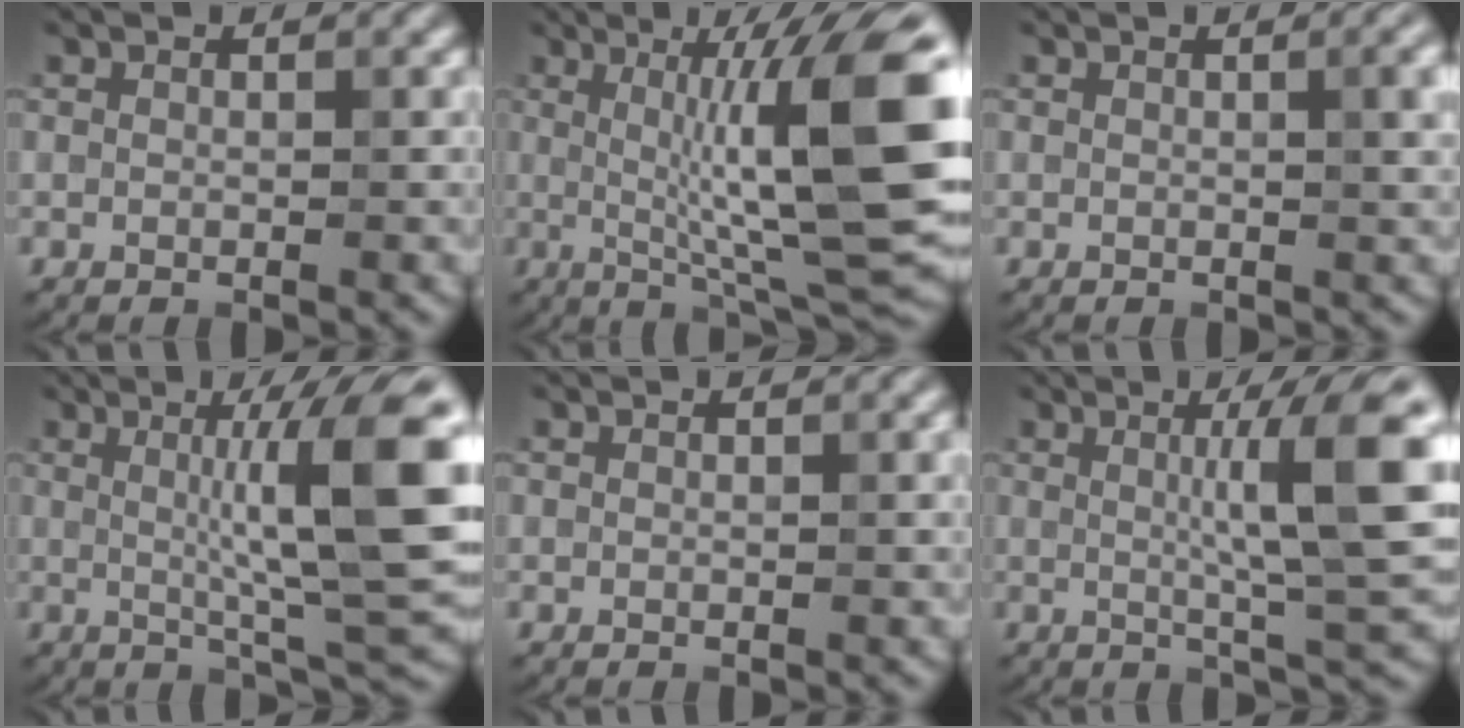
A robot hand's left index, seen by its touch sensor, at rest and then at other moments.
{"total": 12.8, "force": [0.8, 2.3, 12.6], "torque": [-0.169, 0.009, 0.015]}
{"total": 2.8, "force": [0.5, 0.8, 2.6], "torque": [-0.027, 0.007, 0.003]}
{"total": 10.0, "force": [1.2, 1.6, 9.8], "torque": [-0.124, 0.004, 0.022]}
{"total": 0.6, "force": [0.1, 0.1, 0.6], "torque": [-0.006, 0.002, 0.001]}
{"total": 8.1, "force": [1.1, 1.2, 8.0], "torque": [-0.107, 0.008, 0.017]}